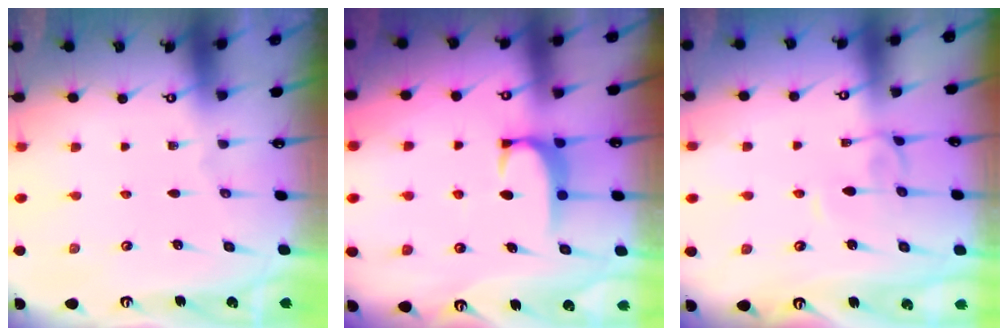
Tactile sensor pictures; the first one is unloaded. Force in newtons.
{"total": 2.0, "press": 1.9, "slide": 0.5}
{"total": 2.3, "press": 2.2, "slide": 0.3}